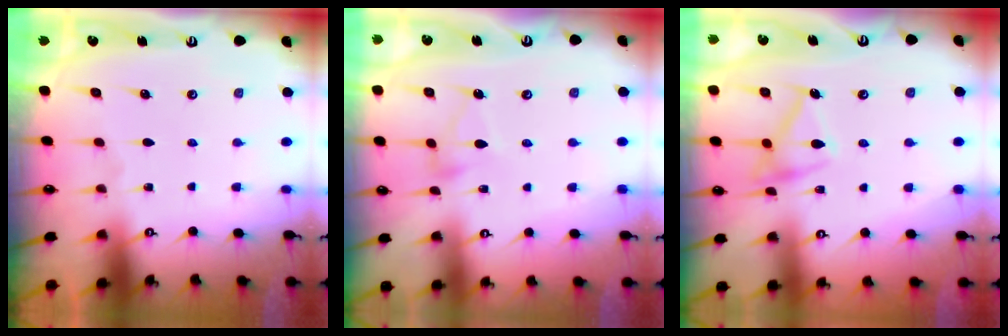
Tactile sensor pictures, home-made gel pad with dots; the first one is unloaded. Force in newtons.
{"total": 4.6, "press": 4.6, "slide": 0.5}
{"total": 14.5, "press": 14.5, "slide": 0.6}